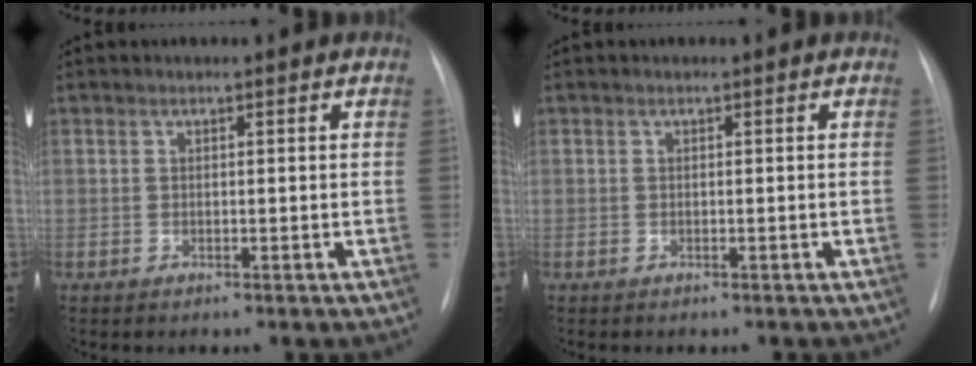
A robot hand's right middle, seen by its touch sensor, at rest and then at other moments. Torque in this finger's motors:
{"motor_torque": [-0.29, -0.02, -0.05, 0.03]}